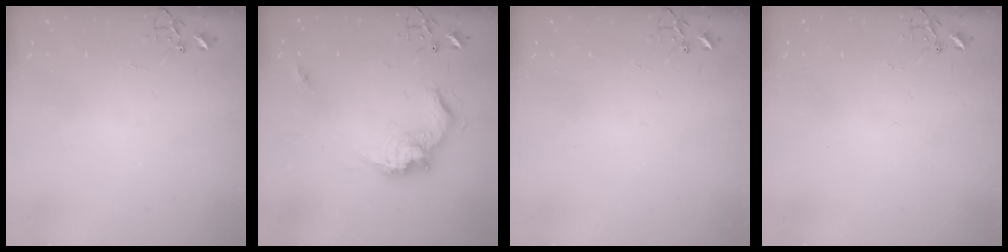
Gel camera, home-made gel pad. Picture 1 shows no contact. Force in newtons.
{"total": 14.4, "press": 14.3, "slide": 1.2}
{"total": 0.0}
{"total": 1.4, "press": 1.4, "slide": 0.2}